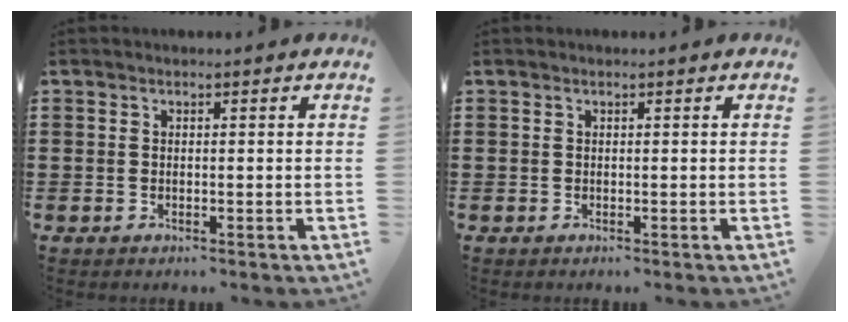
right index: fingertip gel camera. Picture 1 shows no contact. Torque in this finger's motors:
{"motor_torque": [-0.23, 0.83, 0.00, 0.00]}